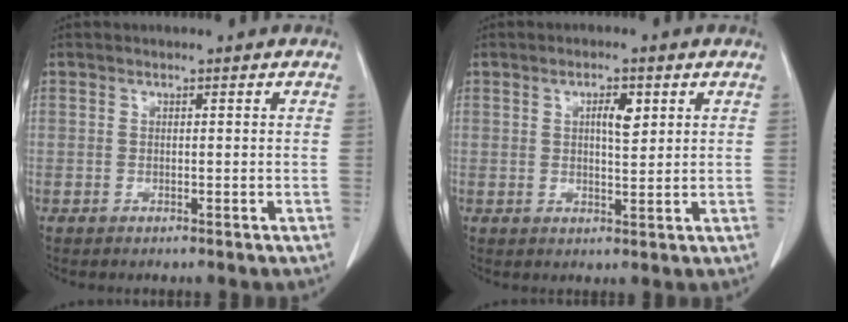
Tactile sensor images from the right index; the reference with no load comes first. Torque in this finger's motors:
{"motor_torque": [0.23, 0.08, 0.11, 0.03]}